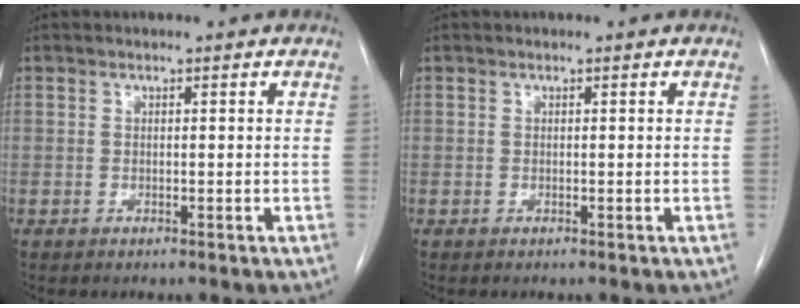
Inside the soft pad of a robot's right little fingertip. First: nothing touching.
{"total": 0.0}